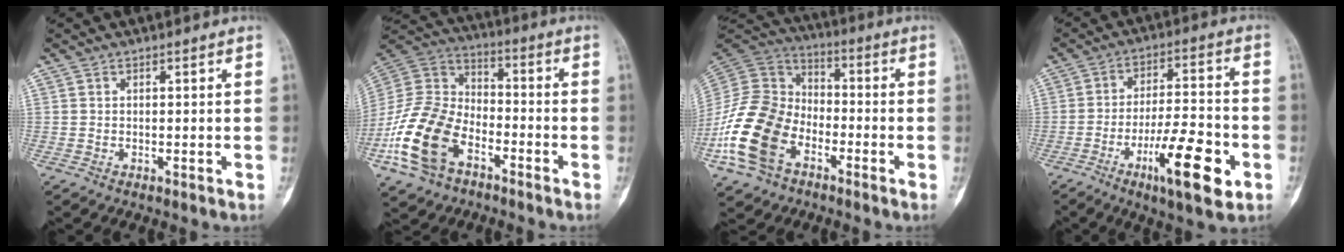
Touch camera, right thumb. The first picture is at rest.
{"total": 17.7, "force": [-8.1, 11.0, 11.3], "torque": [-0.223, 0.052, -0.160]}
{"total": 18.2, "force": [-7.5, 12.3, 11.0], "torque": [-0.212, 0.053, -0.151]}
{"total": 14.8, "force": [-6.2, 4.0, 12.8], "torque": [-0.203, 0.027, -0.096]}